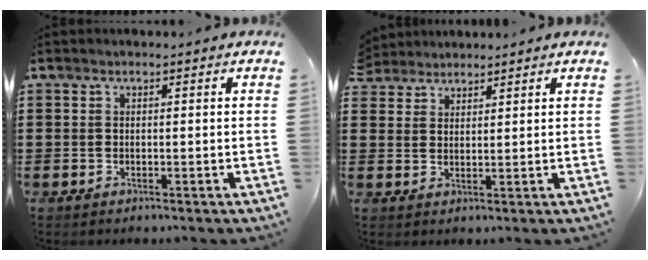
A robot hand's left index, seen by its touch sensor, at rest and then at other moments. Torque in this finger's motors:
{"motor_torque": [0.04, -0.60, 0.07, 0.04]}